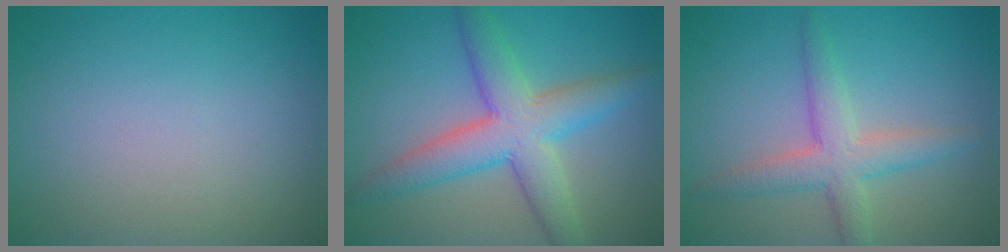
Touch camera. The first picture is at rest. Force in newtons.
{"total": 6.8, "press": 6.8, "slide": 0.3}
{"total": 4.0, "press": 4.0, "slide": 0.2}